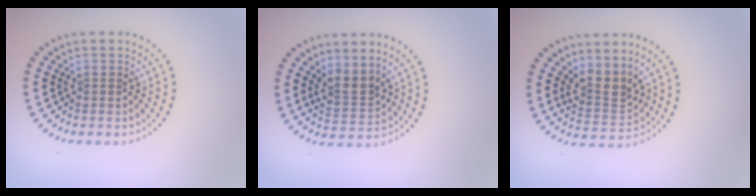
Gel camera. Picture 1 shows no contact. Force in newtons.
{"total": 2.7, "press": 1.9, "slide": 1.9}
{"total": 2.9, "press": 2.2, "slide": 1.9}